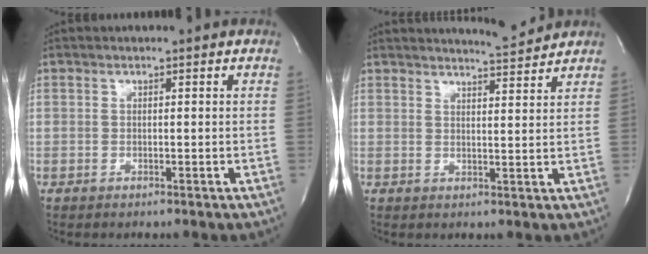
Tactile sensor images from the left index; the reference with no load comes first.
{"total": 4.5, "force": [4.4, -0.7, 0.2], "torque": [-0.013, -0.013, 0.061]}